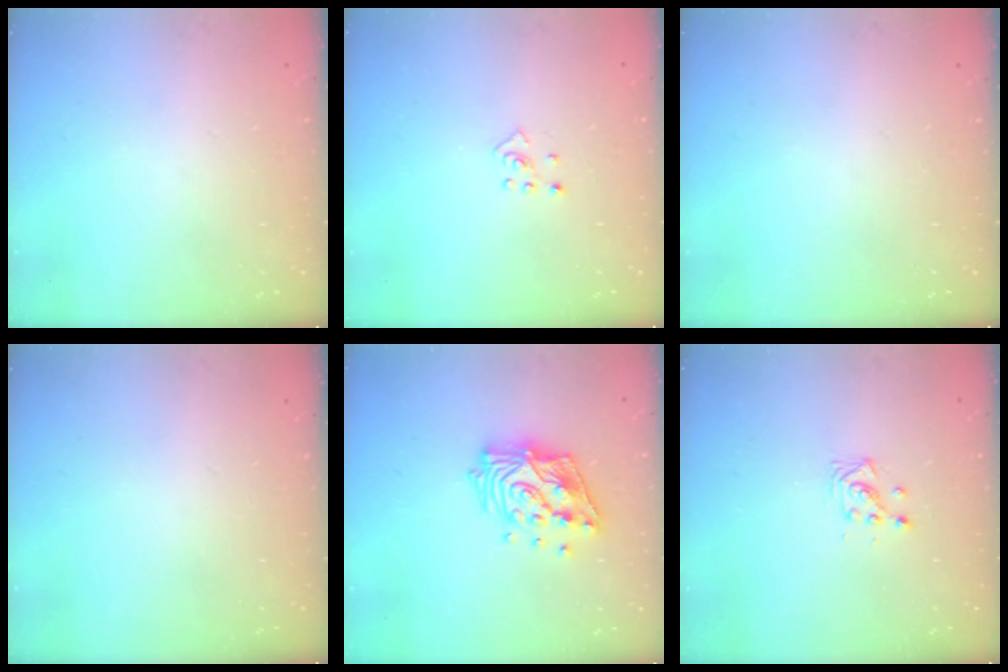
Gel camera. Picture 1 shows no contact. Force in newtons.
{"total": 3.6, "press": 3.6, "slide": 0.6}
{"total": 0.0}
{"total": 0.0}
{"total": 14.7, "press": 14.6, "slide": 1.9}
{"total": 3.3, "press": 3.3, "slide": 0.4}